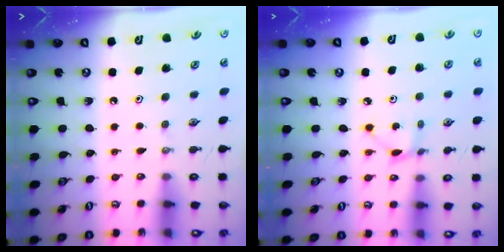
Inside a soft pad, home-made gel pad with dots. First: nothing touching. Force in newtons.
{"total": 3.1, "press": 3.0, "slide": 0.4}